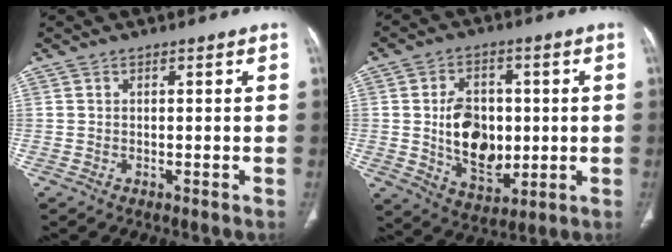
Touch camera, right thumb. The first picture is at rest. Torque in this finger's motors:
{"motor_torque": [1.58, 1.38, 1.15, -1.12, 0.12]}